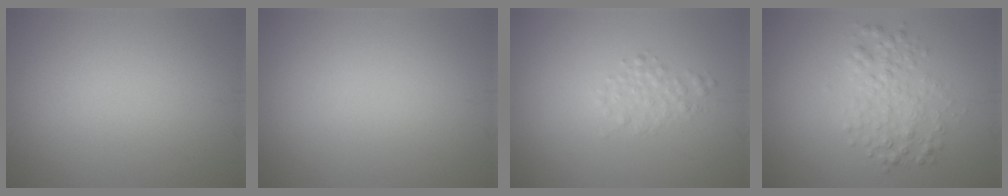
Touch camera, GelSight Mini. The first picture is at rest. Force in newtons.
{"total": 0.0}
{"total": 1.6, "press": 1.6, "slide": 0.1}
{"total": 3.0, "press": 3.0, "slide": 0.1}